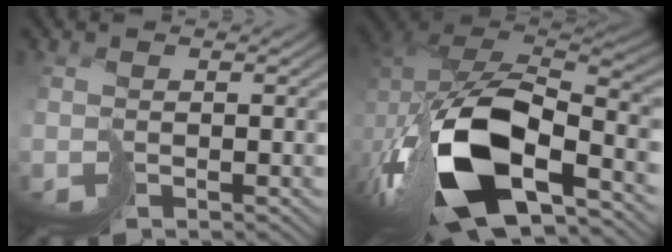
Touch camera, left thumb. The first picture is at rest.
{"total": 17.6, "force": [-6.2, 9.0, 13.8], "torque": [-0.294, -0.013, -0.103]}